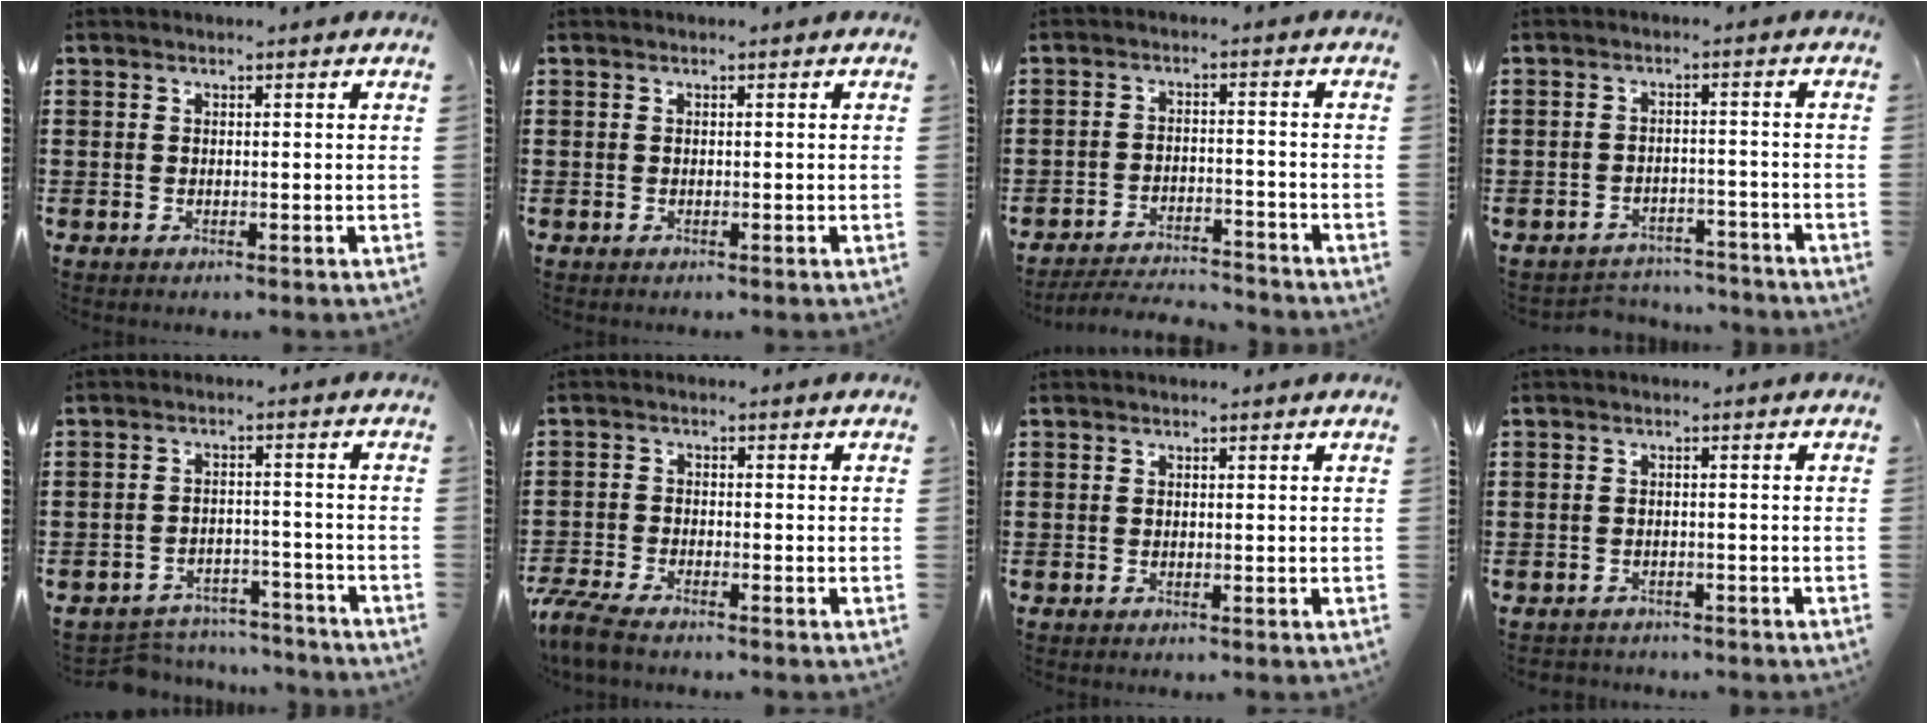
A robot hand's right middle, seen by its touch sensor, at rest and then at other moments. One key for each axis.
{"total": 0.0}
{"total": 4.0, "fx": -3.9, "fy": 0.4, "fz": 0.5, "tx": -0.012, "ty": 0.006, "tz": -0.083}
{"total": 3.3, "fx": -3.3, "fy": 0.6, "fz": -0.1, "tx": -0.007, "ty": 0.001, "tz": -0.070}
{"total": 4.4, "fx": -4.3, "fy": 0.7, "fz": 0.0, "tx": -0.006, "ty": 0.006, "tz": -0.092}
{"total": 4.2, "fx": -3.8, "fy": 0.4, "fz": 1.7, "tx": -0.056, "ty": -0.012, "tz": -0.082}
{"total": 0.0}
{"total": 1.3, "fx": -1.3, "fy": 0.3, "fz": -0.2, "tx": -0.001, "ty": 0.000, "tz": -0.030}